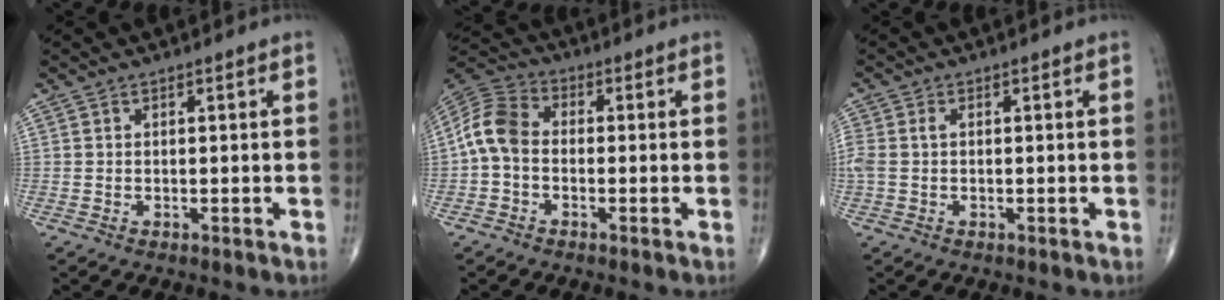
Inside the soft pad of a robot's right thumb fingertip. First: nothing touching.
{"total": 8.2, "force": [-1.0, 5.7, 5.8], "torque": [-0.110, 0.025, -0.037]}
{"total": 3.2, "force": [0.2, 2.0, 2.5], "torque": [-0.083, 0.012, 0.005]}